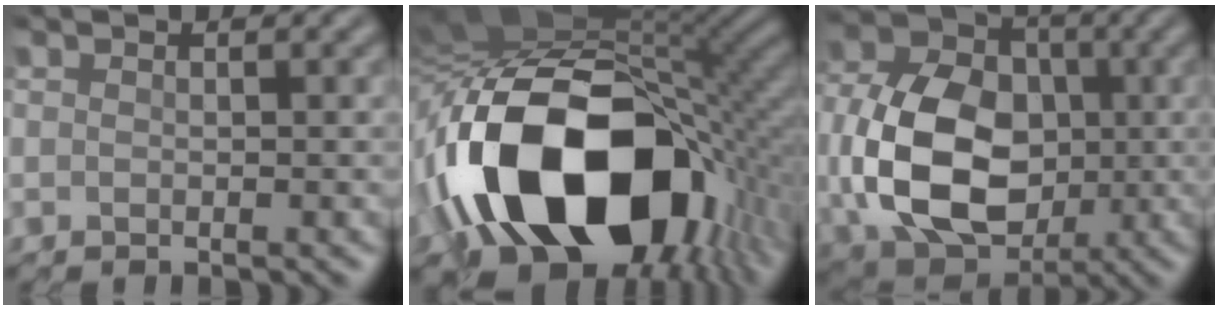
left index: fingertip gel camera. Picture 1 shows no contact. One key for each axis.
{"total": 18.4, "fx": -5.5, "fy": 10.8, "fz": 13.9, "tx": -0.272, "ty": -0.020, "tz": -0.073}
{"total": 12.5, "fx": -1.5, "fy": 8.9, "fz": 8.6, "tx": -0.197, "ty": -0.015, "tz": -0.024}